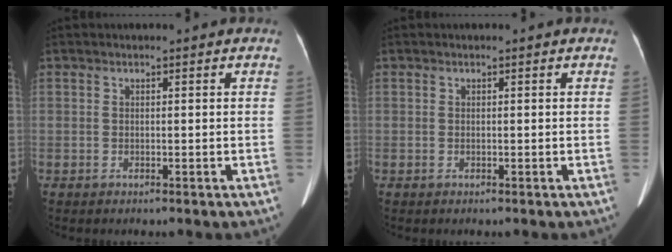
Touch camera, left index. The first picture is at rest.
{"total": 0.0}